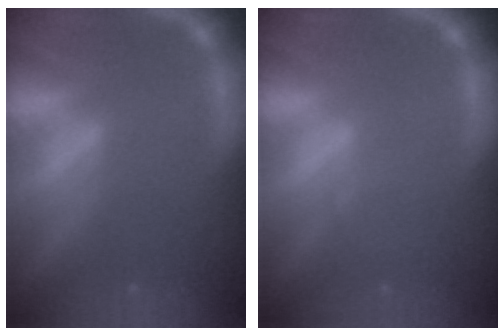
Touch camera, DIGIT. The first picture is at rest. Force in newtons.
{"total": 2.0}